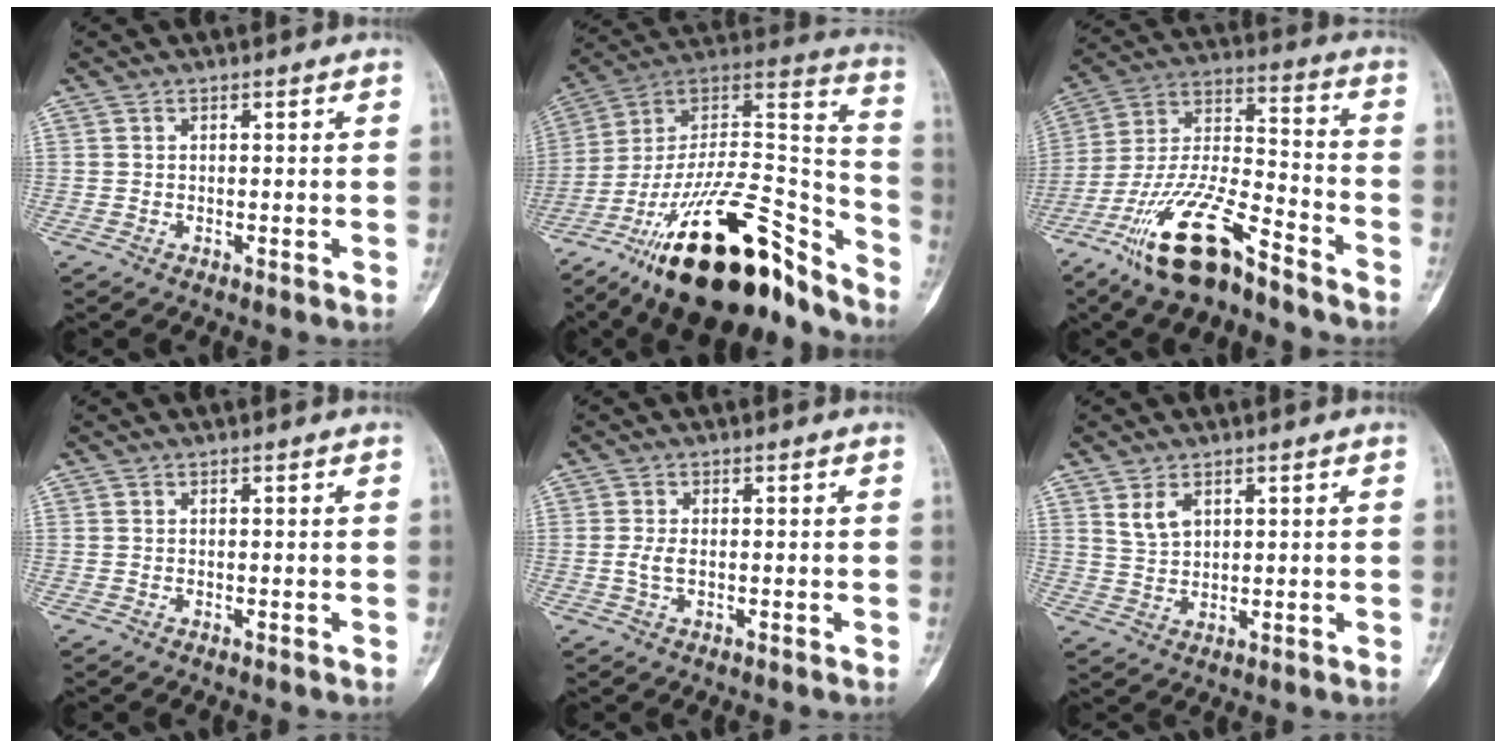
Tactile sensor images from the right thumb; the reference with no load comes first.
{"total": 31.4, "force": [-20.7, 10.9, 21.0], "torque": [-0.287, 0.099, -0.343]}
{"total": 18.5, "force": [-12.3, 5.3, 12.7], "torque": [-0.251, 0.070, -0.228]}
{"total": 0.0}
{"total": 2.0, "force": [-0.1, 1.0, 1.7], "torque": [-0.043, 0.000, -0.002]}
{"total": 3.8, "force": [2.0, 2.3, 2.4], "torque": [-0.038, -0.012, 0.046]}